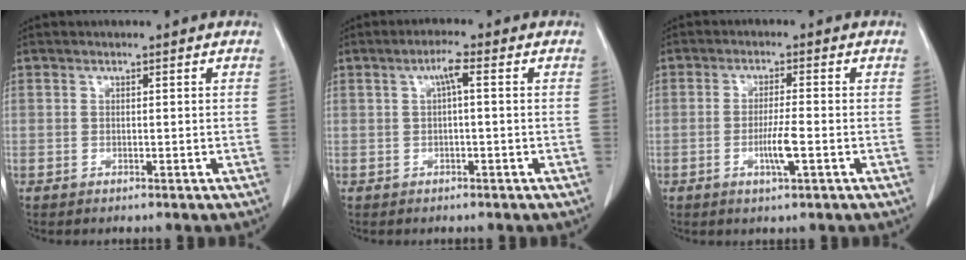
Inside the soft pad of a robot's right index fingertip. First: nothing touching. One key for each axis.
{"total": 2.7, "fx": 0.6, "fy": 0.3, "fz": 2.6, "tx": -0.047, "ty": 0.010, "tz": 0.009}
{"total": 4.3, "fx": -1.3, "fy": 0.0, "fz": 4.1, "tx": -0.076, "ty": -0.006, "tz": -0.024}